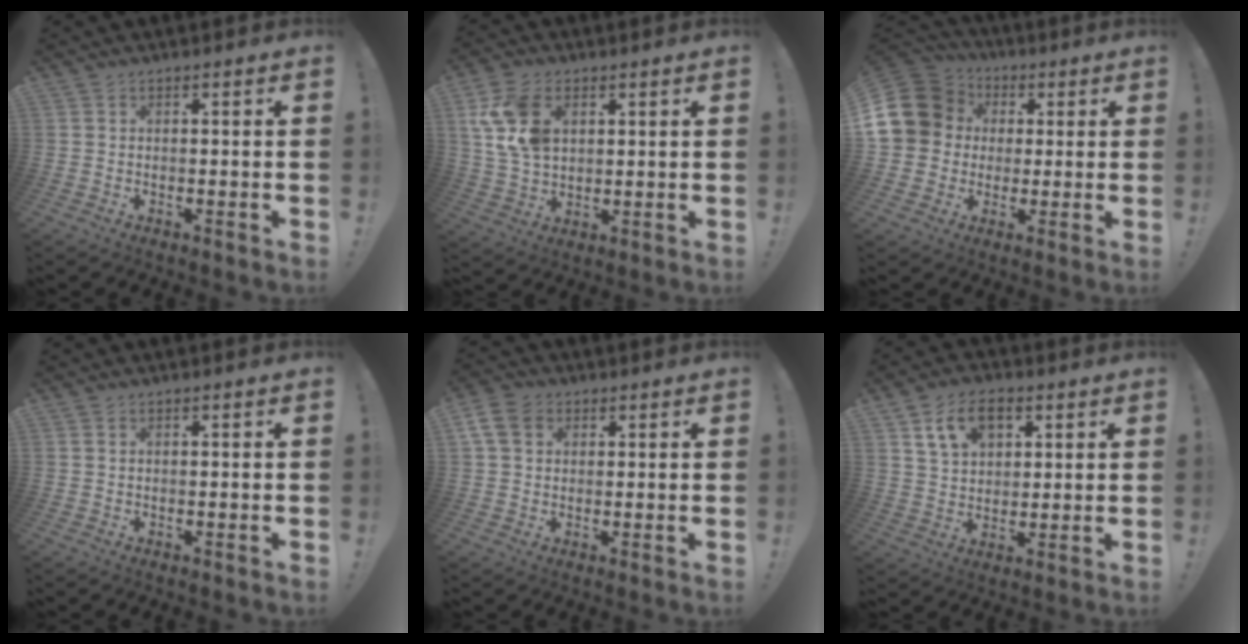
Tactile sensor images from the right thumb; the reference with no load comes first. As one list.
[{"total": 13.2, "force": [4.4, 8.9, 8.6], "torque": [-0.166, 0.001, 0.089]}, {"total": 15.1, "force": [2.7, 13.2, 6.7], "torque": [-0.119, 0.000, 0.067]}, {"total": 0.5, "force": [0.4, 0.2, 0.3], "torque": [-0.002, -0.002, 0.006]}, {"total": 8.3, "force": [3.1, 6.1, 4.7], "torque": [-0.090, 0.000, 0.064]}, {"total": 11.4, "force": [5.5, 7.6, 6.5], "torque": [-0.095, -0.009, 0.103]}]